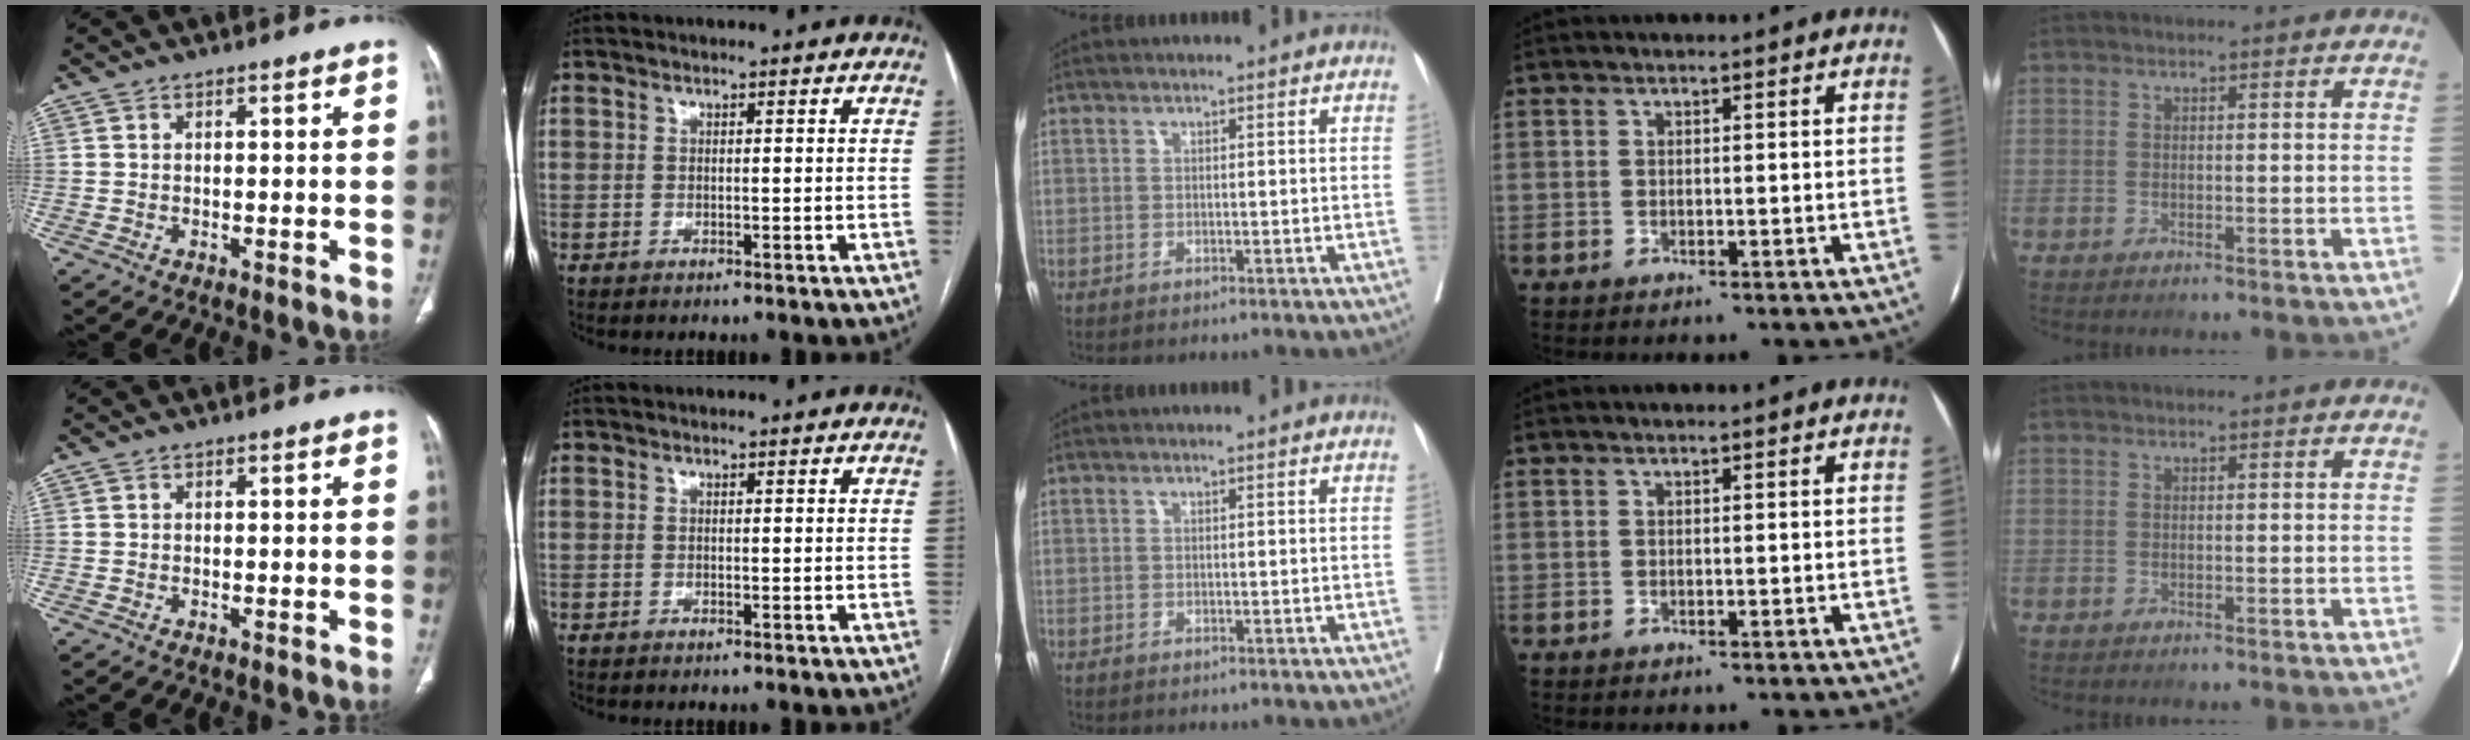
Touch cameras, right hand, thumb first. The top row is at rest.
{}